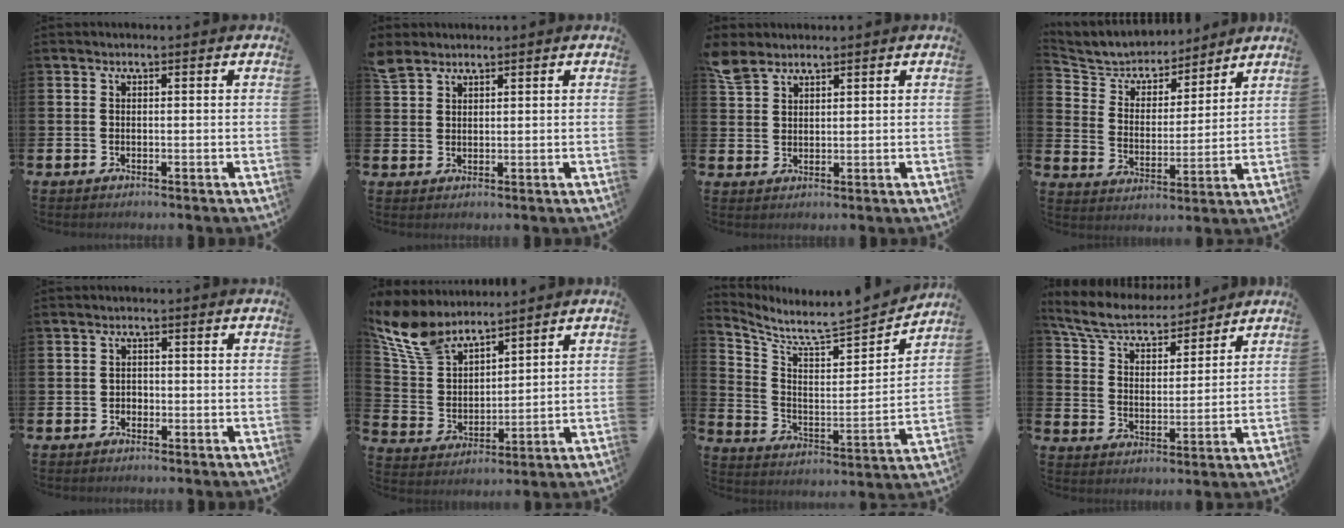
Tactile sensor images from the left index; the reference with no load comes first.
{"total": 3.3, "force": [3.1, 1.2, 0.4], "torque": [-0.009, -0.011, 0.056]}
{"total": 4.1, "force": [3.7, 1.6, 0.7], "torque": [-0.018, -0.015, 0.070]}
{"total": 5.8, "force": [5.5, 2.0, 0.2], "torque": [-0.043, -0.042, 0.094]}
{"total": 1.1, "force": [-0.5, 1.0, 0.2], "torque": [-0.007, 0.003, -0.012]}
{"total": 9.5, "force": [8.3, 3.5, 3.0], "torque": [-0.104, -0.035, 0.155]}
{"total": 5.8, "force": [5.7, 0.3, 1.1], "torque": [-0.060, -0.064, 0.089]}
{"total": 7.0, "force": [6.4, 1.8, 2.0], "torque": [-0.072, -0.040, 0.113]}